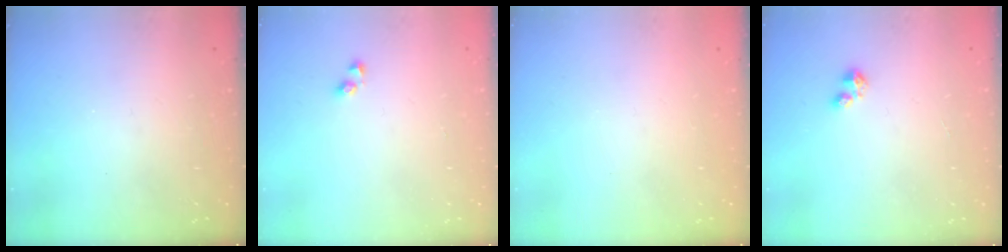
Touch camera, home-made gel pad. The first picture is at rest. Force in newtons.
{"total": 2.9, "press": 2.7, "slide": 1.1}
{"total": 0.0}
{"total": 2.7, "press": 2.7, "slide": 0.4}